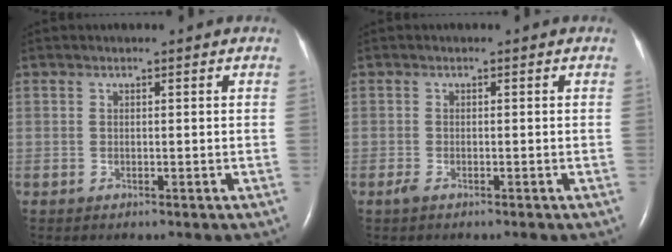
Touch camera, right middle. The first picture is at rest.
{"total": 1.2, "force": [-0.9, 0.1, 0.8], "torque": [-0.024, -0.005, -0.018]}